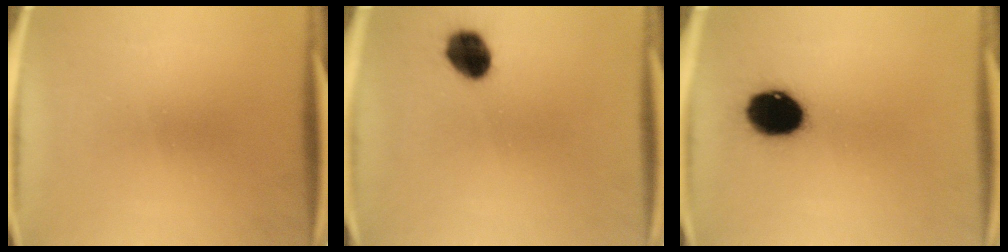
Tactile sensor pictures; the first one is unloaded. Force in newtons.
{"total": 8.0}
{"total": 13.3}